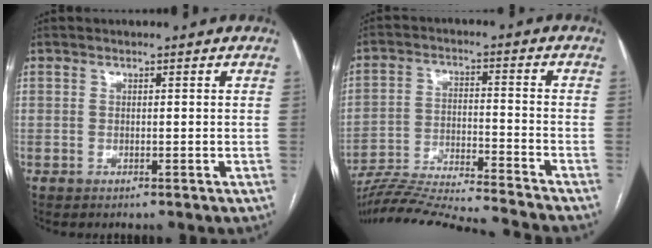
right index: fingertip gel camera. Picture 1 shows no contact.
{"total": 19.2, "force": [-18.0, -1.3, 6.3], "torque": [-0.121, -0.027, -0.285]}